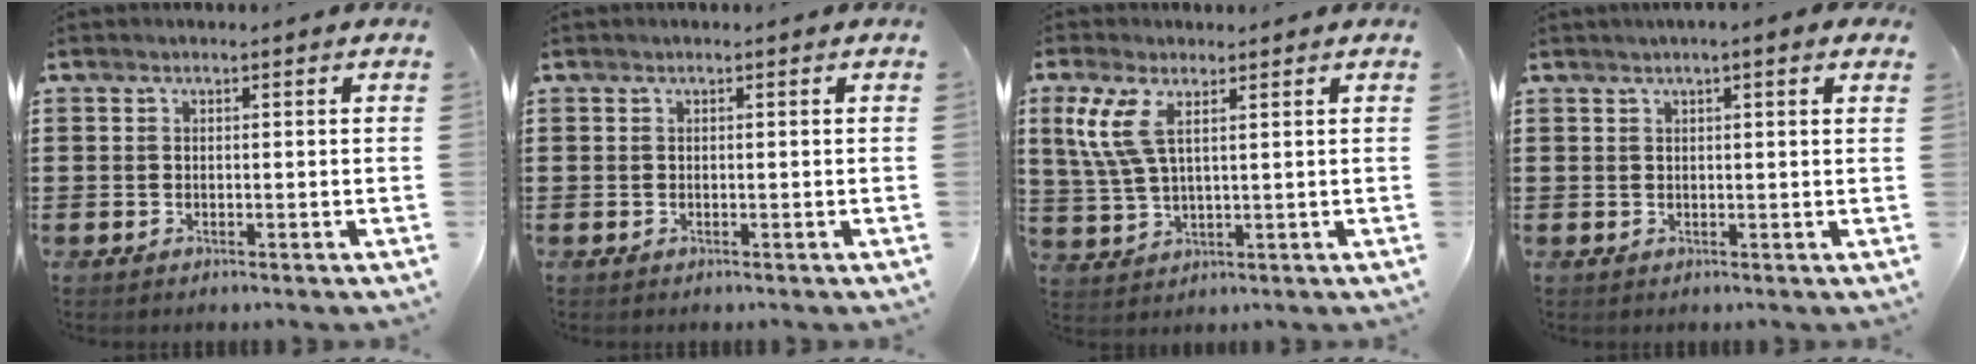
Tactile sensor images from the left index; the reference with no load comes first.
{"total": 0.0}
{"total": 6.4, "force": [3.0, 2.3, 5.2], "torque": [-0.129, -0.001, 0.048]}
{"total": 1.4, "force": [0.9, 0.2, 1.1], "torque": [-0.023, 0.003, 0.015]}